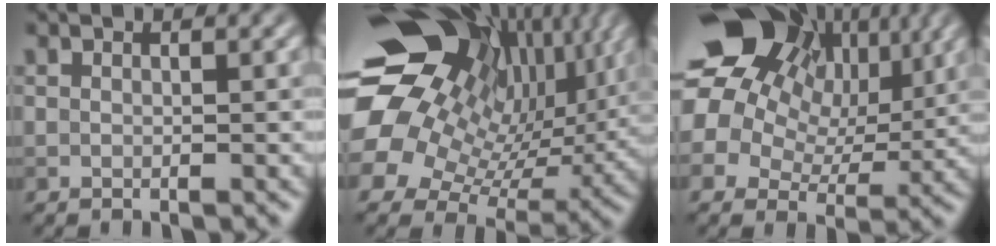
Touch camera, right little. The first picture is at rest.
{"total": 19.2, "force": [6.2, 14.0, 11.6], "torque": [-0.239, 0.040, 0.110]}
{"total": 17.4, "force": [7.1, 13.2, 8.9], "torque": [-0.204, 0.042, 0.115]}